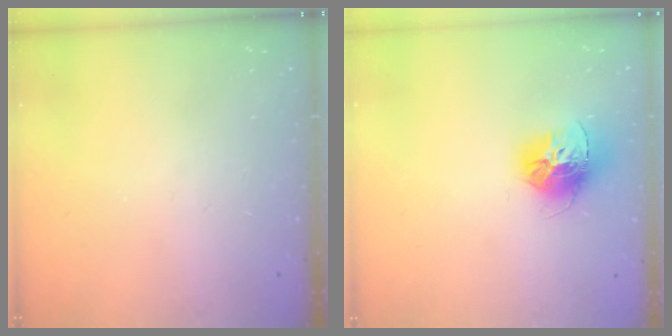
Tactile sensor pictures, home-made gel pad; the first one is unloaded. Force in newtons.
{"total": 13.9, "press": 13.8, "slide": 1.4}